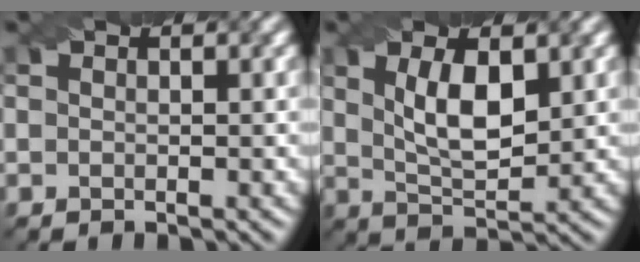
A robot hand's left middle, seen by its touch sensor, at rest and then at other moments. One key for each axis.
{"total": 5.1, "fx": 1.2, "fy": 2.1, "fz": 4.5, "tx": -0.091, "ty": -0.002, "tz": 0.026}